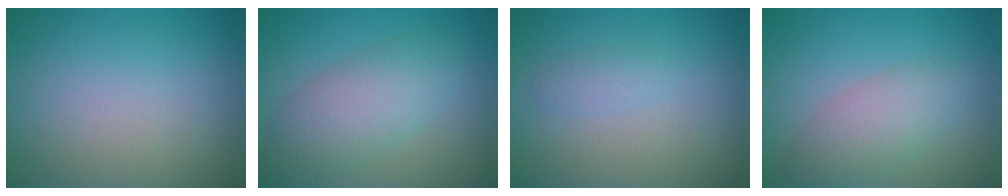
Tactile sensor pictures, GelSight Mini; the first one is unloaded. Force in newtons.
{"total": 5.3, "press": 5.3, "slide": 0.2}
{"total": 1.1, "press": 1.0, "slide": 0.1}
{"total": 3.8, "press": 3.8, "slide": 0.0}